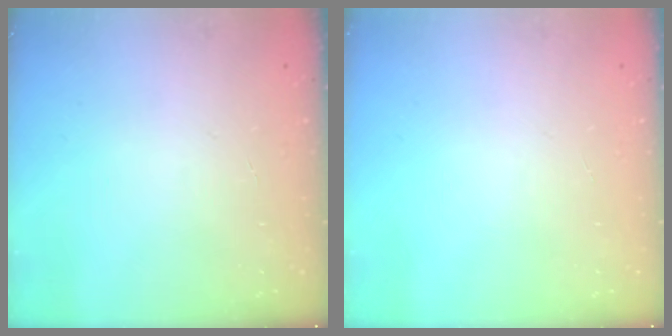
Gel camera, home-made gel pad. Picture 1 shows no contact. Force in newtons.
{"total": 0.0}